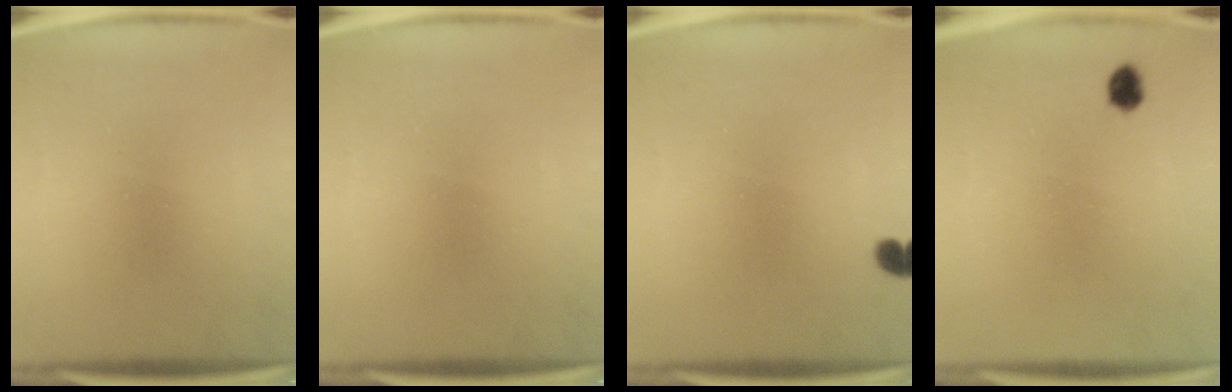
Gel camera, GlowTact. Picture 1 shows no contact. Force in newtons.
{"total": 0.0}
{"total": 1.7}
{"total": 2.1}